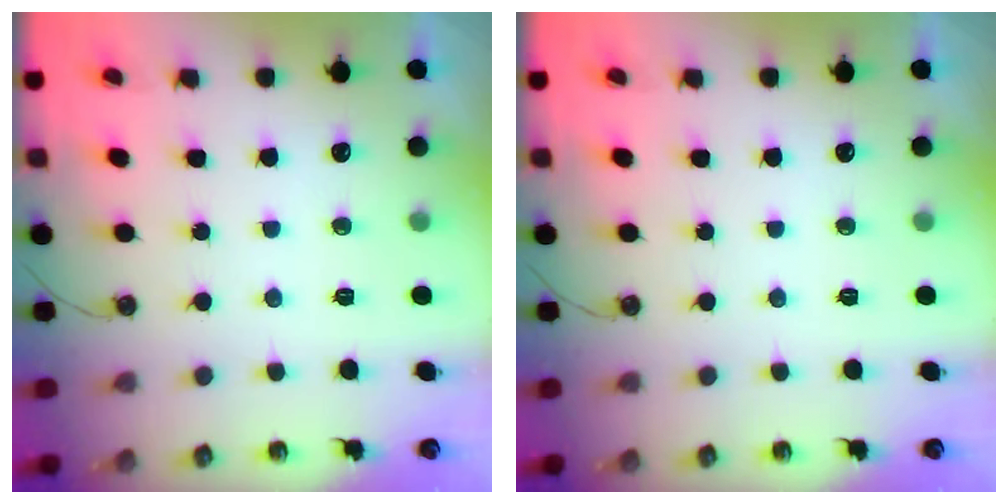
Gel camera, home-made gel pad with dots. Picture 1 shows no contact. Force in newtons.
{"total": 0.0}